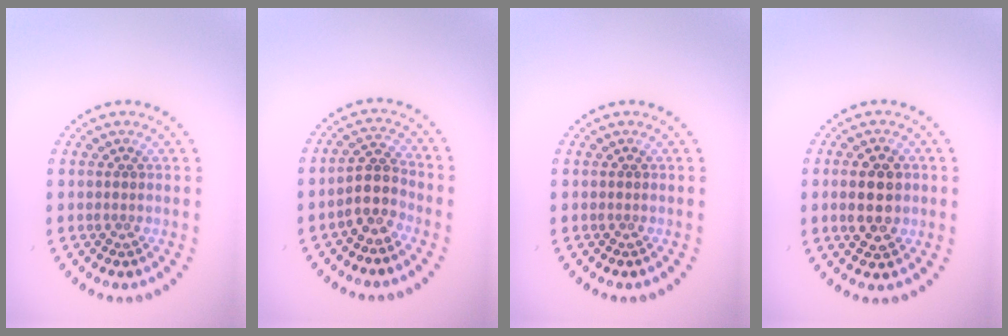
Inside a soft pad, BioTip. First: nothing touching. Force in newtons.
{"total": 3.0, "press": 2.4, "slide": 1.7}
{"total": 0.0}
{"total": 4.6, "press": 4.5, "slide": 0.3}